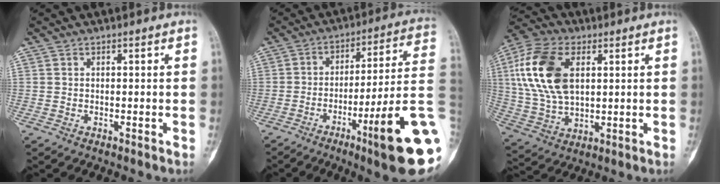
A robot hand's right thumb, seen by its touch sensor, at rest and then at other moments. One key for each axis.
{"total": 19.4, "fx": -6.8, "fy": 1.2, "fz": 18.1, "tx": -0.216, "ty": 0.023, "tz": -0.103}
{"total": 17.0, "fx": 4.2, "fy": 10.0, "fz": 13.0, "tx": -0.259, "ty": 0.004, "tz": 0.083}